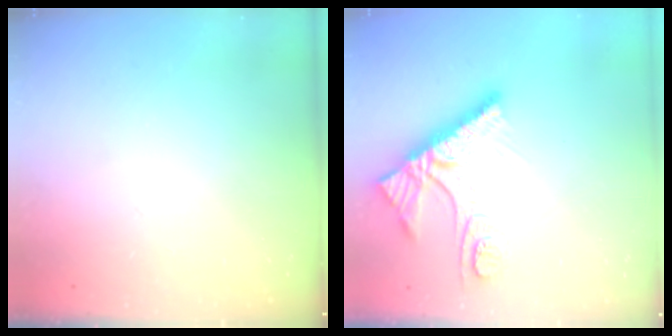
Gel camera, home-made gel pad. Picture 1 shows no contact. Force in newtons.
{"total": 11.8, "press": 11.7, "slide": 1.3}